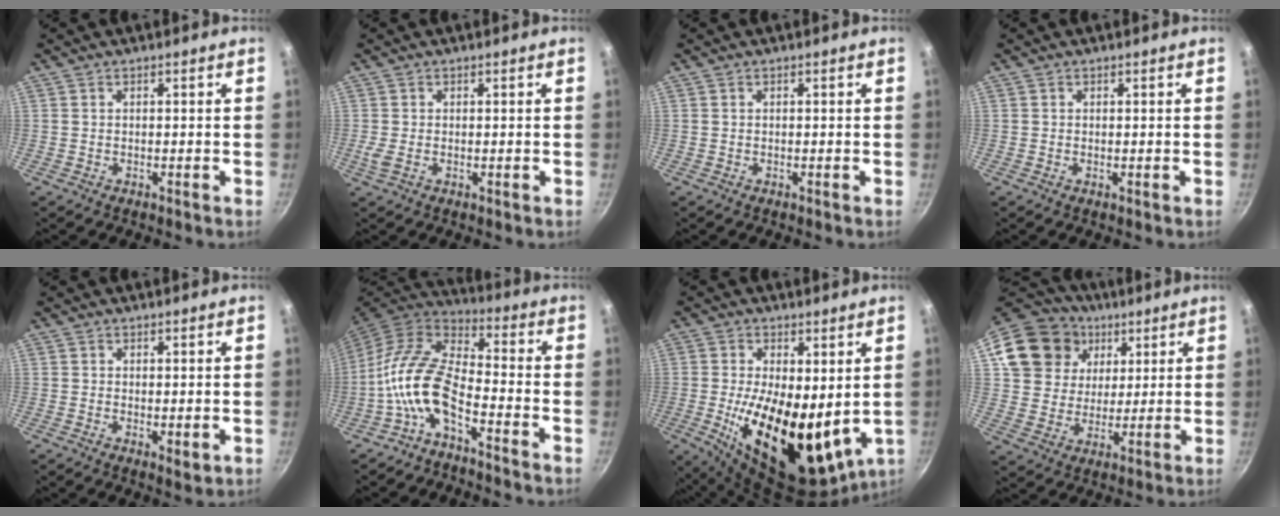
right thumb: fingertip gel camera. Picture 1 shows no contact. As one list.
[{"total": 1.9, "force": [0.0, 1.1, 1.5], "torque": [-0.030, -0.002, -0.001]}, {"total": 0.0}, {"total": 0.0}, {"total": 2.3, "force": [0.4, 1.3, 1.9], "torque": [-0.027, -0.011, 0.006]}, {"total": 12.0, "force": [-4.8, 5.4, 9.6], "torque": [-0.195, 0.051, -0.107]}, {"total": 19.9, "force": [-0.2, 9.3, 17.5], "torque": [-0.258, -0.028, 0.009]}, {"total": 18.1, "force": [7.3, 15.0, 6.9], "torque": [-0.114, 0.008, 0.131]}]